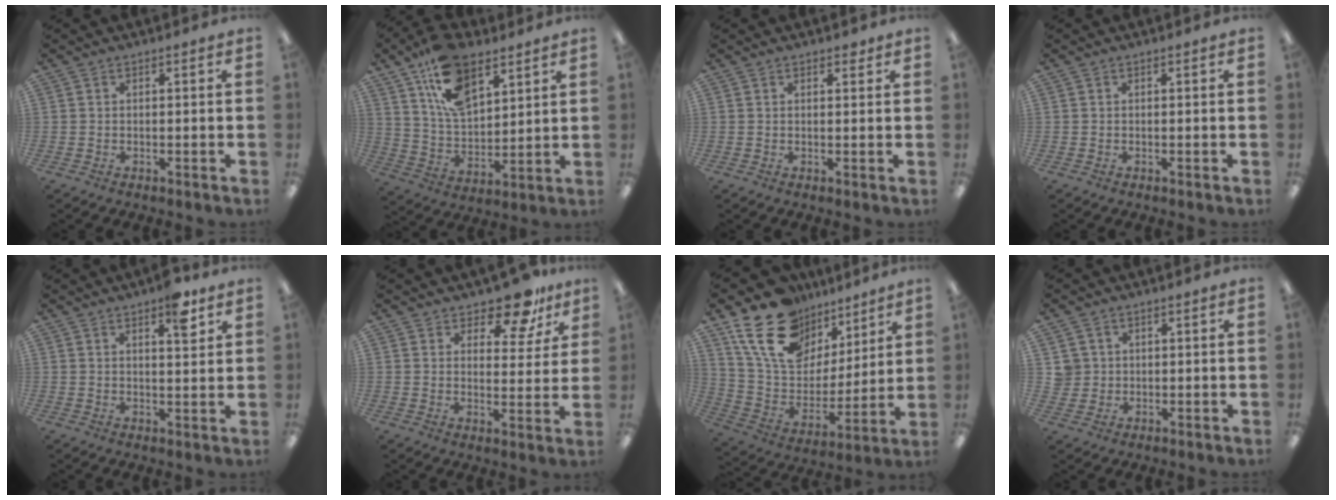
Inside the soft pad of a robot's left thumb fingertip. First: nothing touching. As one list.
[{"total": 16.6, "force": [10.2, 8.8, 9.7], "torque": [-0.179, -0.035, 0.188]}, {"total": 1.6, "force": [1.3, 0.8, 0.6], "torque": [0.005, -0.005, 0.020]}, {"total": 0.0}, {"total": 6.7, "force": [4.2, 2.3, 4.6], "torque": [-0.053, -0.021, 0.065]}, {"total": 10.6, "force": [8.4, 4.4, 4.8], "torque": [-0.058, -0.058, 0.149]}, {"total": 20.3, "force": [12.4, 13.1, 9.2], "torque": [-0.172, -0.059, 0.232]}, {"total": 3.3, "force": [1.0, 3.2, 0.0], "torque": [-0.003, 0.002, 0.016]}]